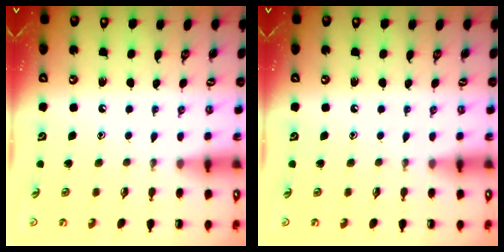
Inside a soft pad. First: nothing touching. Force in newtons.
{"total": 0.0}